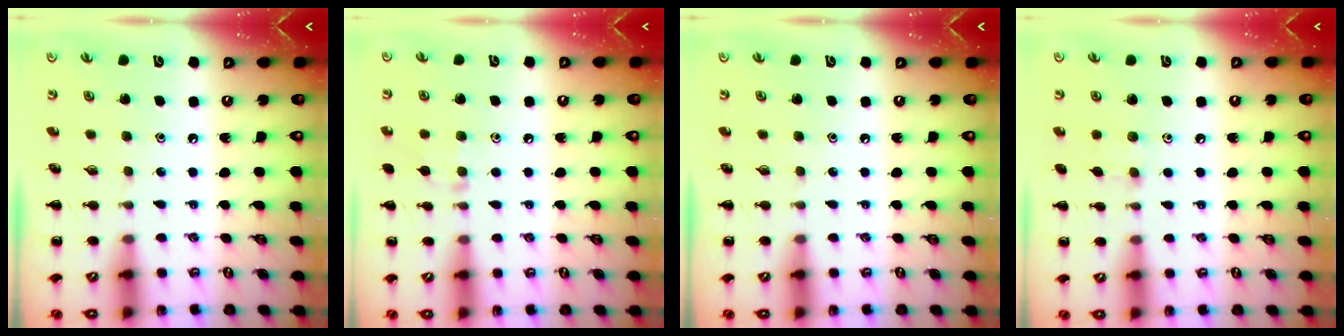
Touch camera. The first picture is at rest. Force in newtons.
{"total": 6.4, "press": 6.0, "slide": 2.3}
{"total": 0.0}
{"total": 4.4, "press": 4.1, "slide": 1.6}